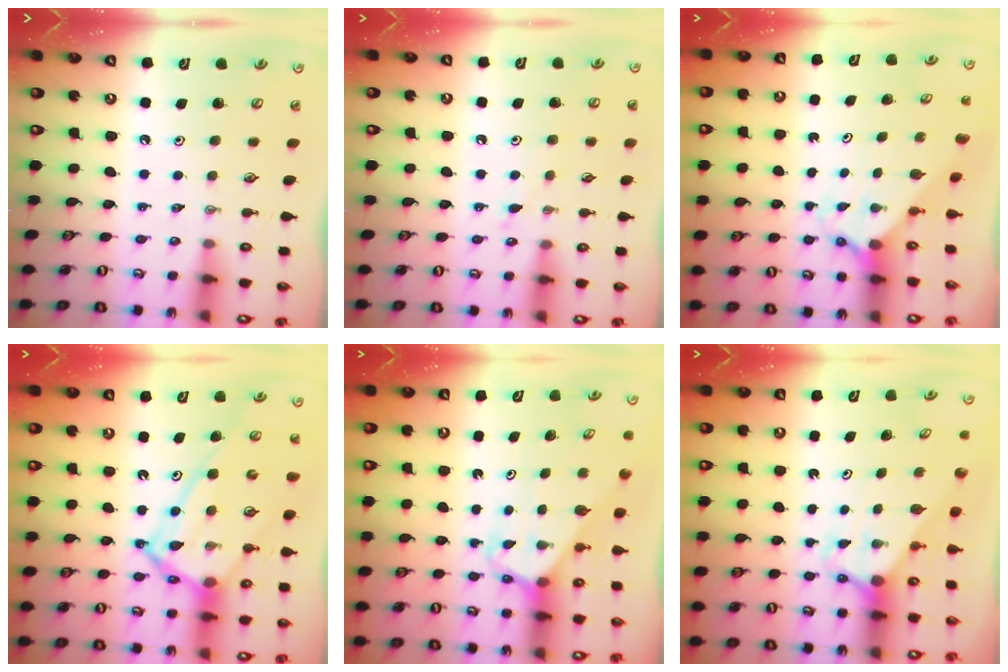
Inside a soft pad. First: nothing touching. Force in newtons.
{"total": 4.8, "press": 4.7, "slide": 0.6}
{"total": 1.8, "press": 1.8, "slide": 0.2}
{"total": 18.1, "press": 18.0, "slide": 1.6}
{"total": 3.2, "press": 3.2, "slide": 0.3}
{"total": 2.9, "press": 2.9, "slide": 0.0}